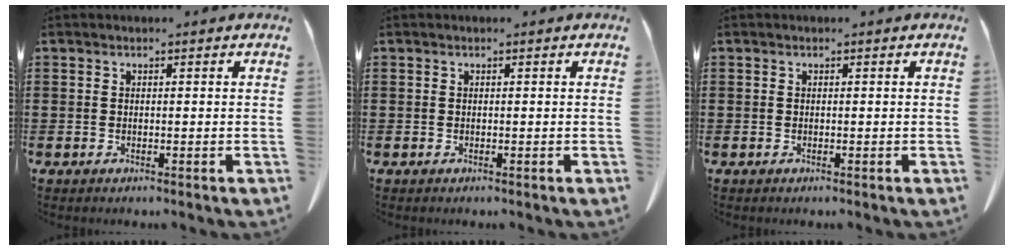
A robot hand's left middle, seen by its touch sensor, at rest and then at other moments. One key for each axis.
{"total": 0.0}
{"total": 0.0}